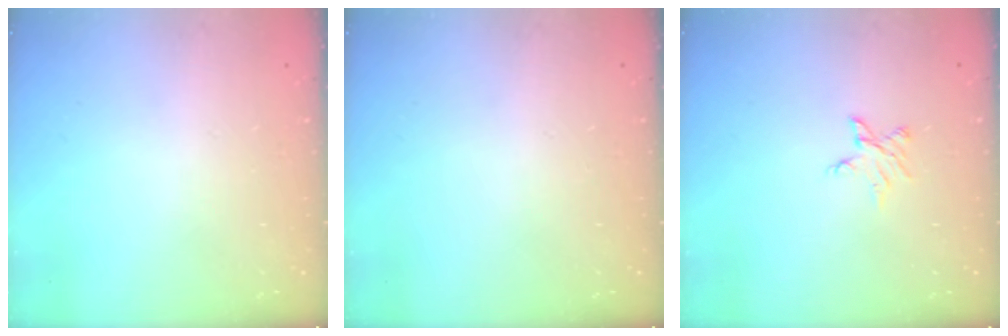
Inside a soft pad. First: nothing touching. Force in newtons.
{"total": 0.0}
{"total": 4.0, "press": 4.0, "slide": 0.5}